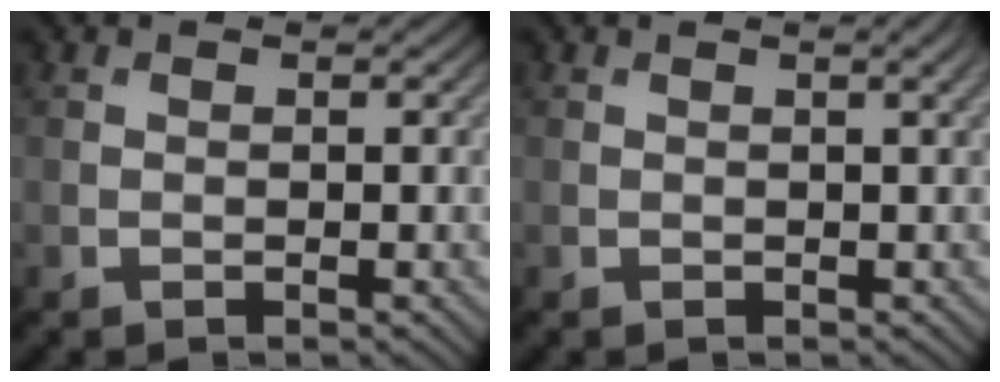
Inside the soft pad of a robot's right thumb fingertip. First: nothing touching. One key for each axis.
{"total": 1.5, "fx": 0.5, "fy": 0.2, "fz": 1.3, "tx": -0.017, "ty": 0.006, "tz": 0.005}